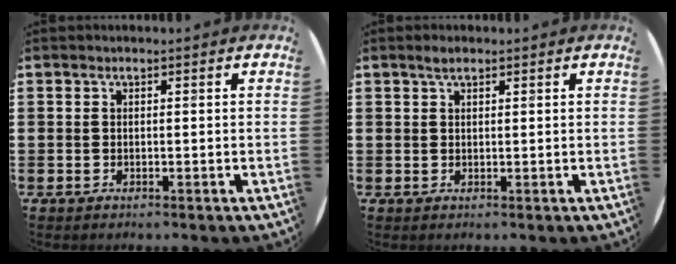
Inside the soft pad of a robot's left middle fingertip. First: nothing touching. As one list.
[{"total": 1.7, "force": [1.3, 0.6, 1.0], "torque": [-0.013, 0.002, 0.020]}]